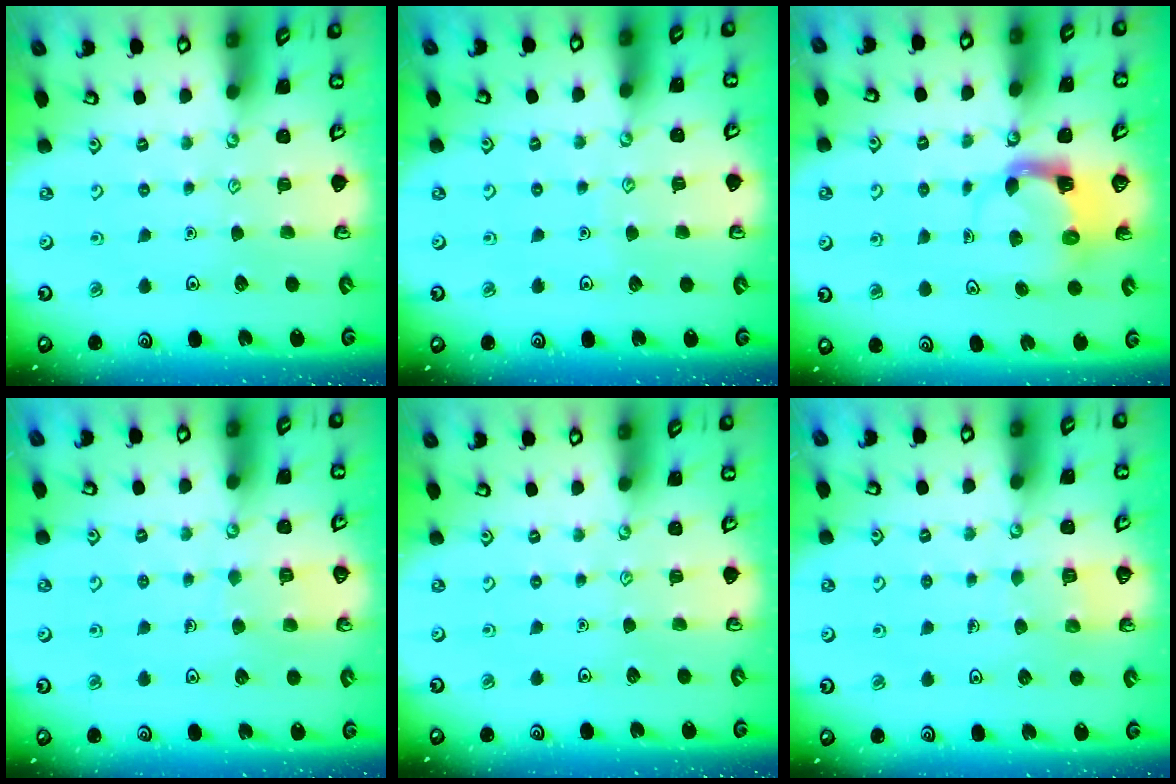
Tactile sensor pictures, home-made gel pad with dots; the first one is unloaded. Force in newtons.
{"total": 2.6, "press": 2.5, "slide": 0.3}
{"total": 3.9, "press": 3.8, "slide": 0.6}
{"total": 6.5, "press": 6.5, "slide": 0.4}
{"total": 0.0}
{"total": 3.0, "press": 3.0, "slide": 0.2}